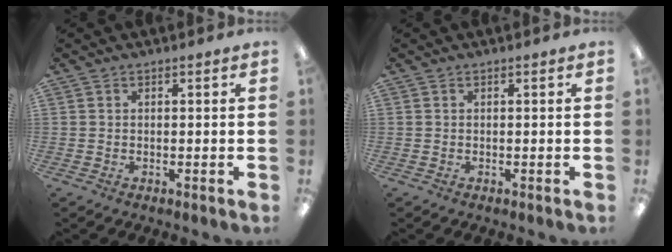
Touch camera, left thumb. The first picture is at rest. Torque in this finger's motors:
{"motor_torque": [-0.02, 0.02, -0.08, 0.08, 0.00]}